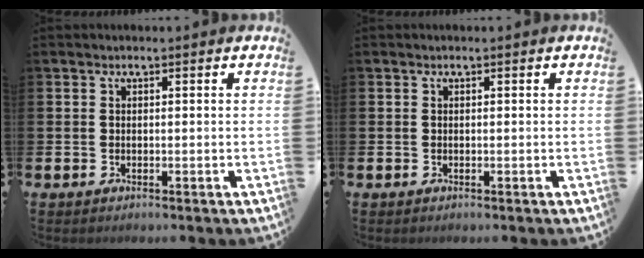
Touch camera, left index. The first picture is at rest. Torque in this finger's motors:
{"motor_torque": [-0.03, 0.03, -0.03, -0.01]}